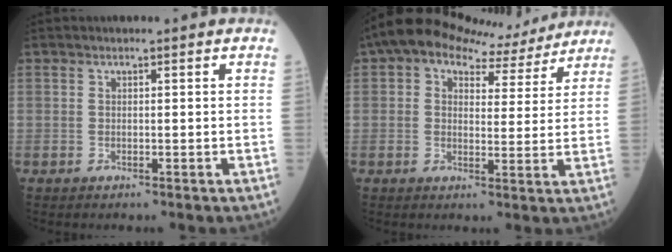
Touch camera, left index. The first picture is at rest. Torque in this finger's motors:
{"motor_torque": [1.07, -1.07, 0.68, 0.11]}